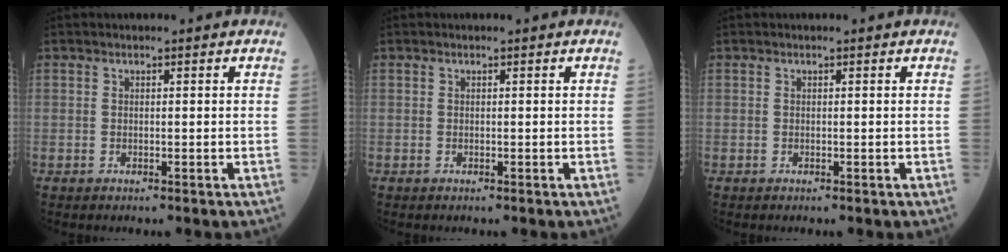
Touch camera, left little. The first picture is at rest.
{"total": 0.0}
{"total": 0.0}